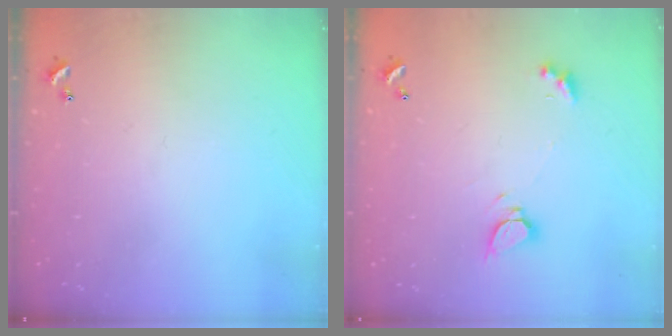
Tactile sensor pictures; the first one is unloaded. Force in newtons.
{"total": 4.6, "press": 4.5, "slide": 0.5}